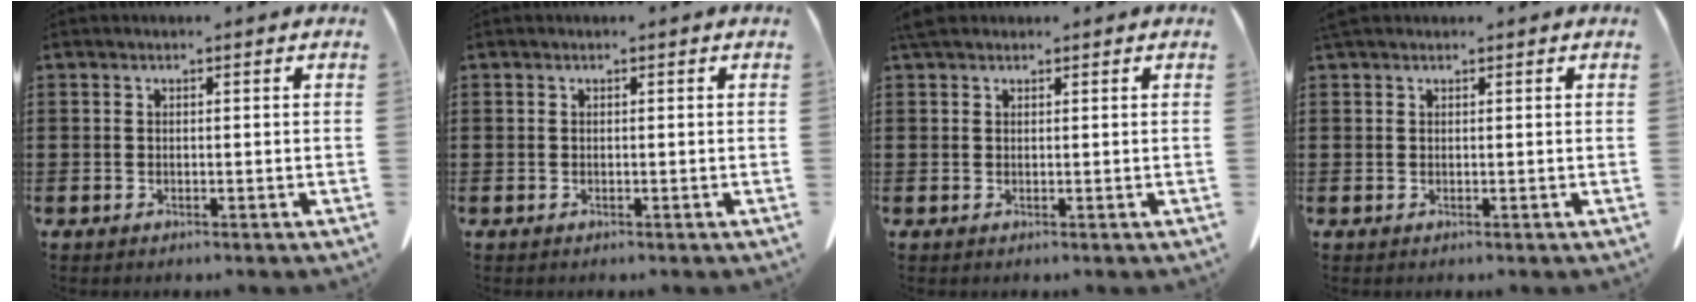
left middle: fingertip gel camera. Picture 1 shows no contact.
{"total": 0.0}
{"total": 1.8, "force": [1.5, 0.8, 0.8], "torque": [-0.021, 0.006, 0.028]}
{"total": 0.8, "force": [0.7, 0.4, 0.3], "torque": [-0.009, 0.002, 0.013]}